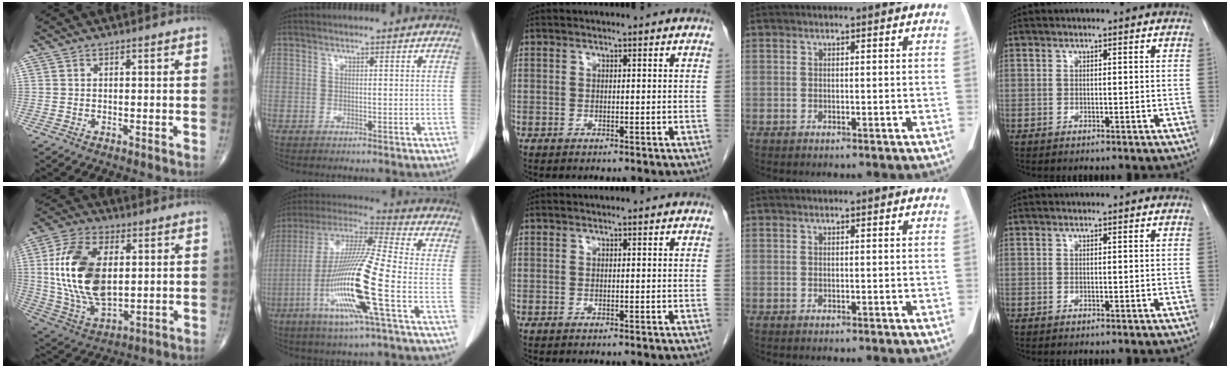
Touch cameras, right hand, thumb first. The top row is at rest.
{"thumb": {"total": 19.4, "force": [2.7, 11.0, 15.8], "torque": [-0.305, -0.010, 0.055]}, "index": {"total": 18.3, "force": [-5.7, 0.0, 17.4], "torque": [-0.358, -0.020, -0.117]}}